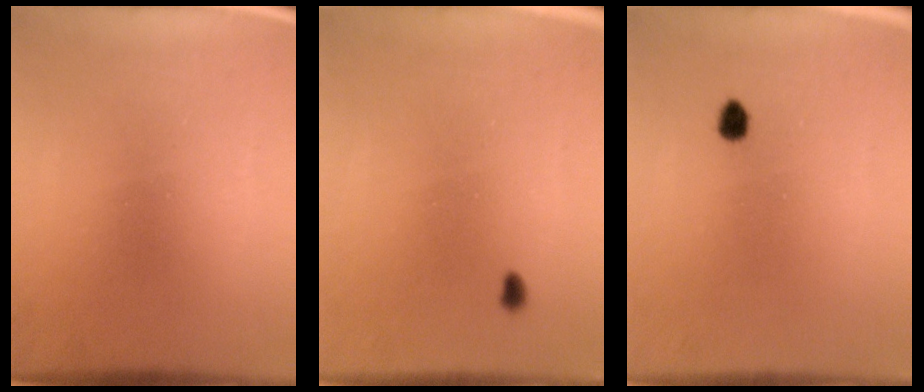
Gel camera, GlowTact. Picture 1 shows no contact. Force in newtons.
{"total": 1.0}
{"total": 1.8}